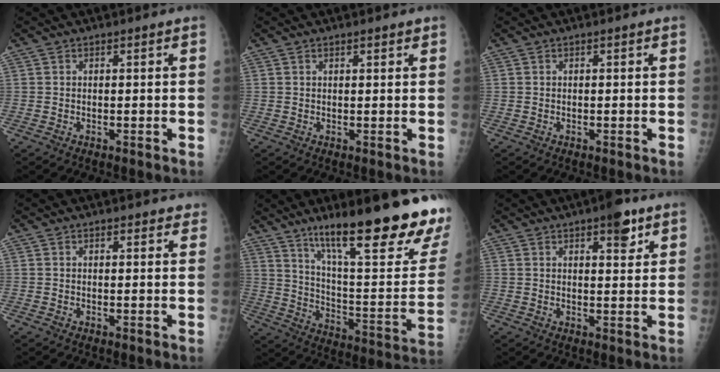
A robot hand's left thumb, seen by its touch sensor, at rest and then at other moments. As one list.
[{"total": 1.1, "force": [0.8, 0.4, 0.6], "torque": [-0.006, -0.004, 0.011]}, {"total": 0.0}, {"total": 2.2, "force": [1.9, 0.9, 0.7], "torque": [0.012, -0.003, 0.018]}, {"total": 29.4, "force": [19.0, 5.0, 21.8], "torque": [-0.272, -0.077, 0.294]}, {"total": 5.4, "force": [3.3, 1.9, 3.9], "torque": [-0.037, -0.015, 0.041]}]